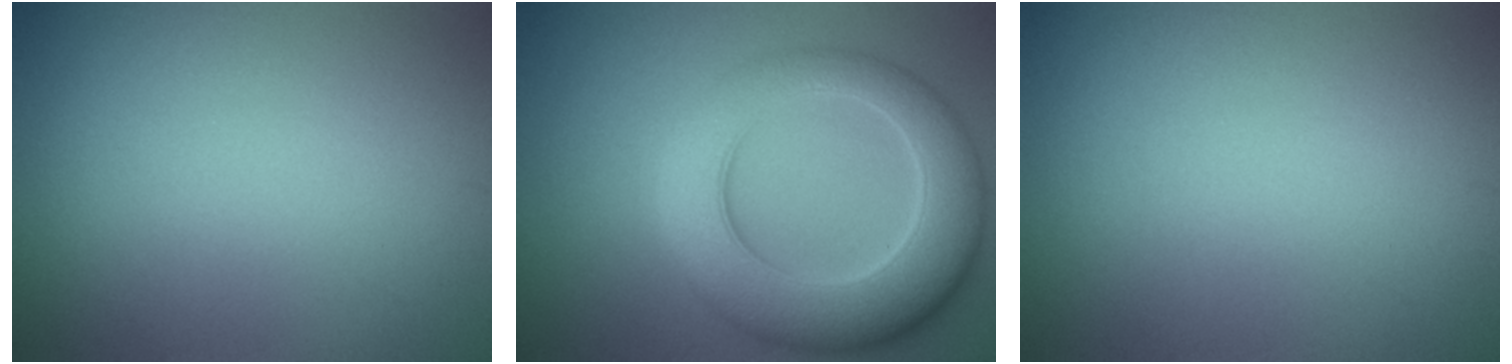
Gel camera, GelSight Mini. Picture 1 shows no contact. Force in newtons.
{"total": 8.8, "press": 8.8, "slide": 0.4}
{"total": 0.0}